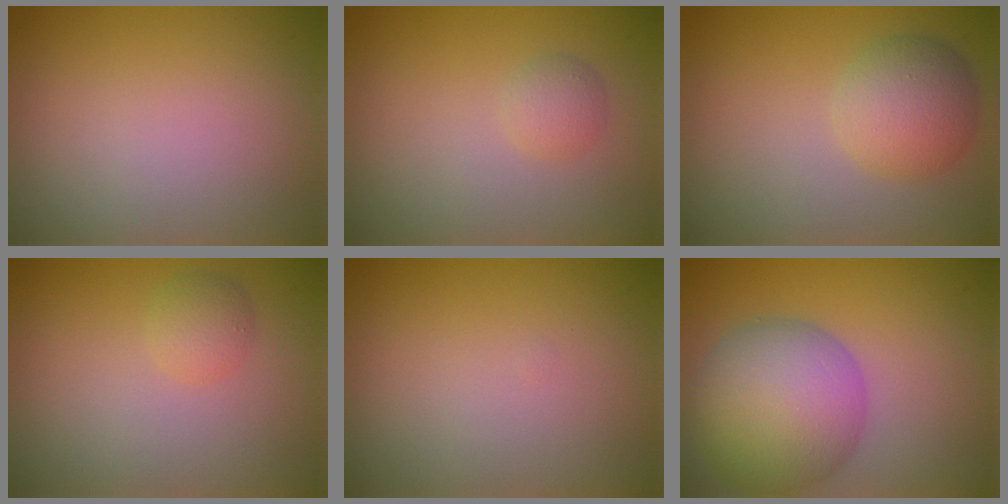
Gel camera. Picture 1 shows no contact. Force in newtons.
{"total": 1.3, "press": 1.3, "slide": 0.0}
{"total": 4.2, "press": 4.2, "slide": 0.1}
{"total": 1.5, "press": 1.5, "slide": 0.1}
{"total": 0.0}
{"total": 9.2, "press": 9.2, "slide": 0.5}